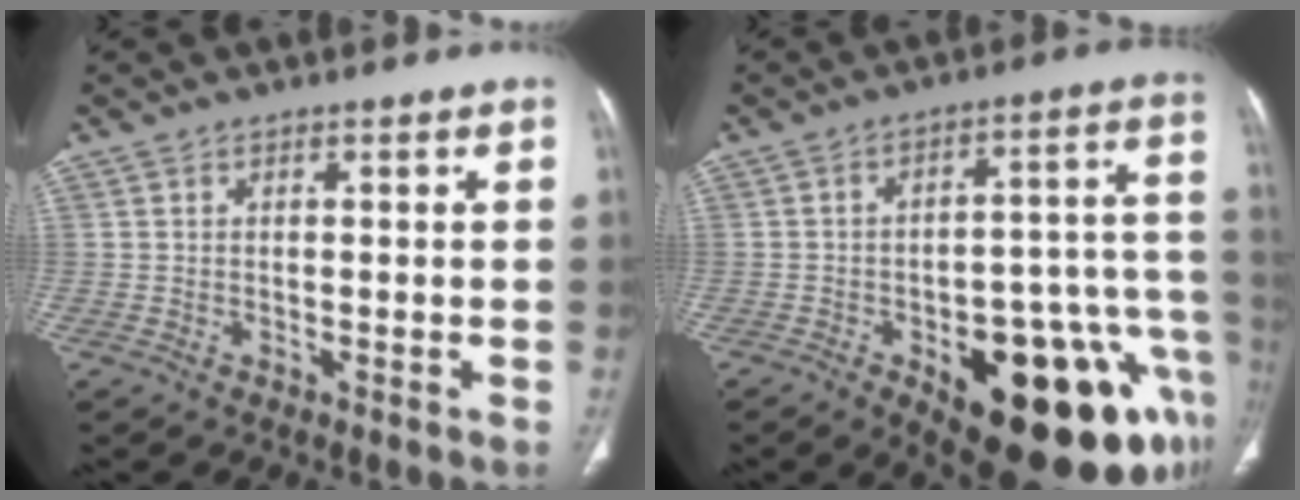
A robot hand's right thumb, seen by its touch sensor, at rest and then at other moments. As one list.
[{"total": 27.1, "force": [-12.0, 11.4, 21.5], "torque": [-0.200, 0.073, -0.150]}]